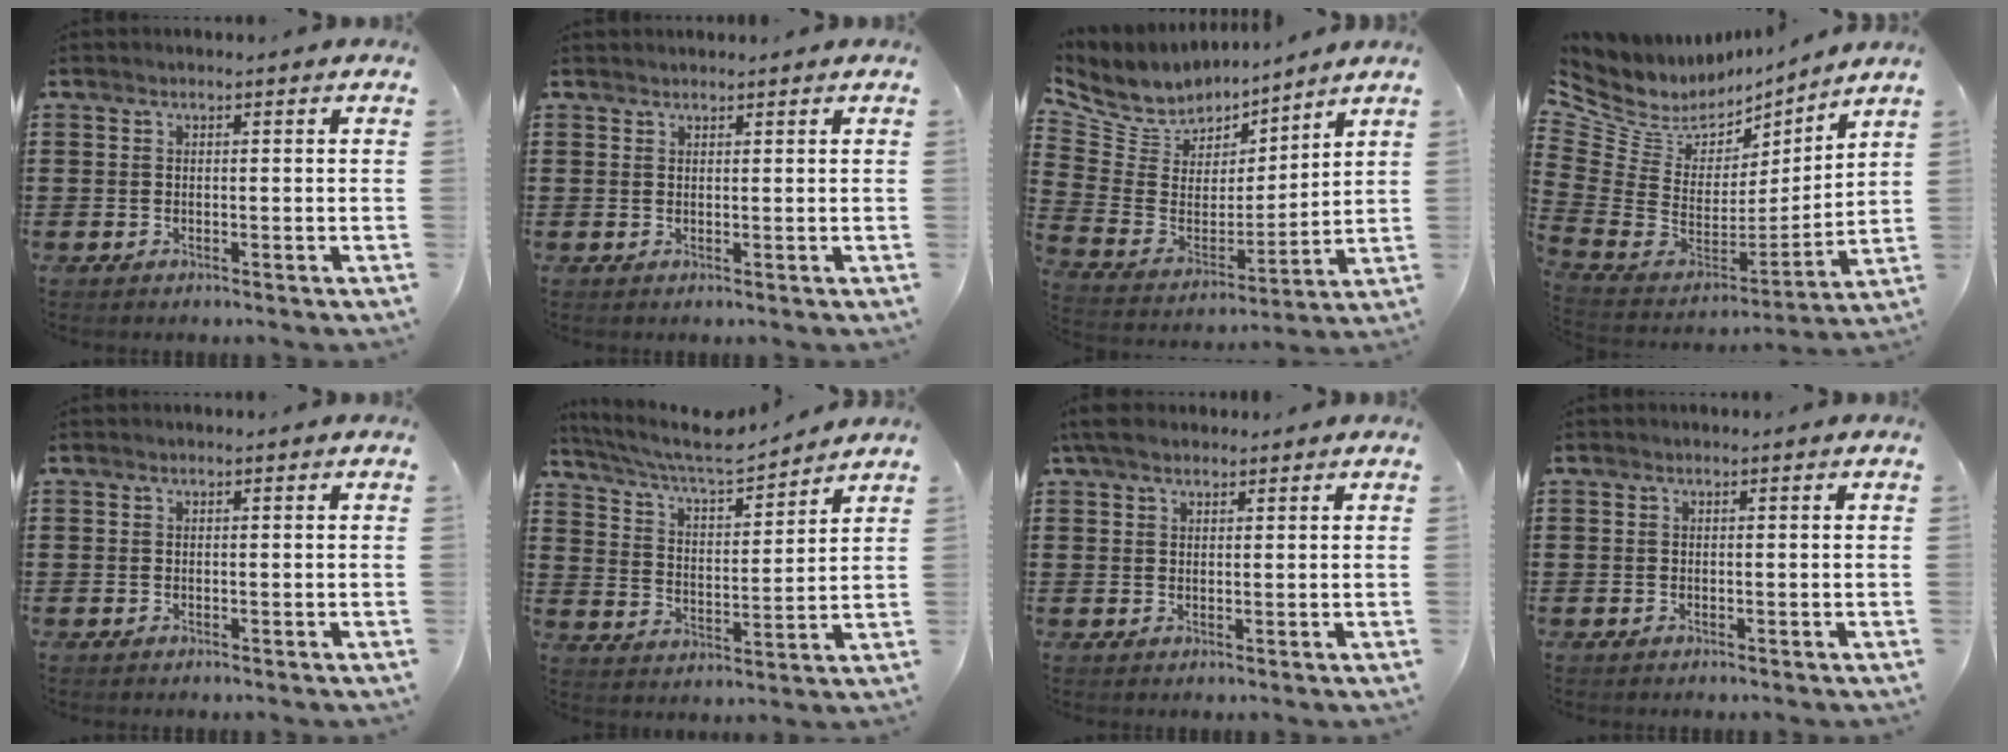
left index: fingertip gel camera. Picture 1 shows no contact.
{"total": 0.8, "force": [0.7, 0.1, 0.0], "torque": [-0.002, 0.000, 0.015]}
{"total": 6.8, "force": [5.9, 3.3, 0.0], "torque": [-0.049, -0.048, 0.108]}
{"total": 5.5, "force": [3.2, 4.2, 1.6], "torque": [-0.077, -0.038, 0.056]}
{"total": 0.0}
{"total": 6.8, "force": [6.1, 0.8, 3.0], "torque": [-0.083, -0.035, 0.102]}
{"total": 2.9, "force": [2.2, 1.2, 1.5], "torque": [-0.036, 0.008, 0.042]}
{"total": 0.0}